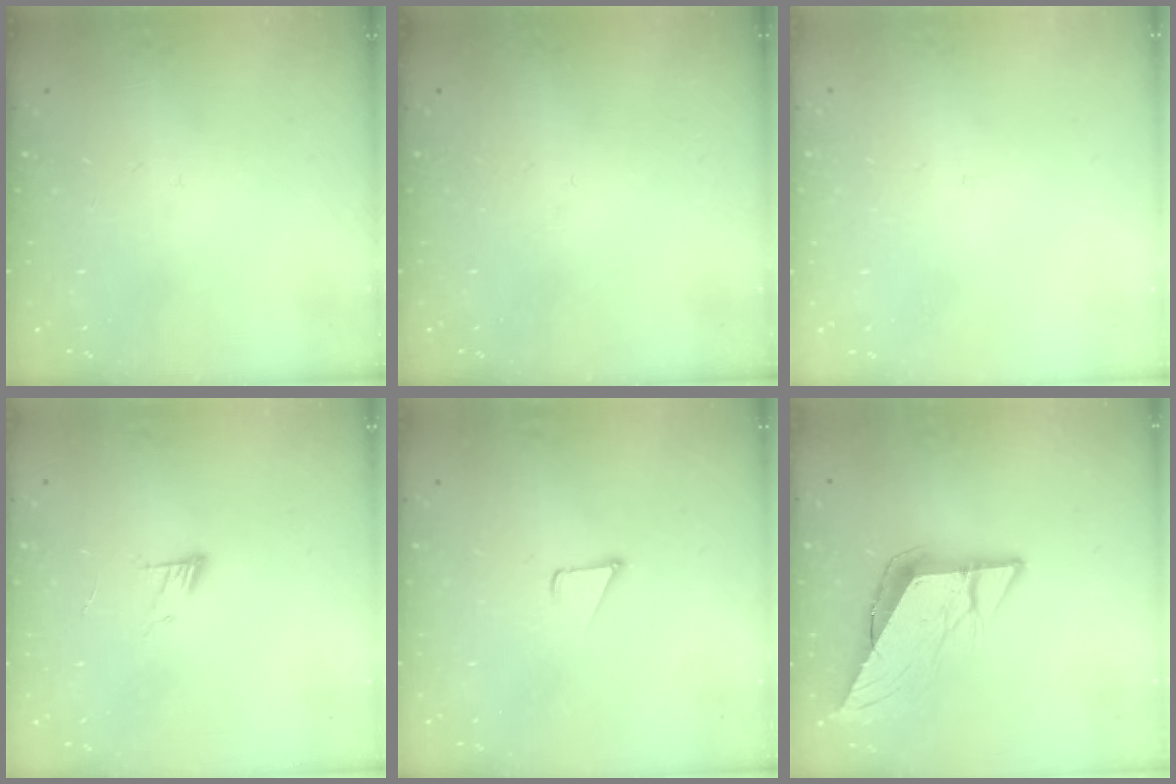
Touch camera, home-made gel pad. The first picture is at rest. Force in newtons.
{"total": 0.0}
{"total": 2.0, "press": 2.0, "slide": 0.1}
{"total": 6.2, "press": 6.2, "slide": 0.6}
{"total": 2.3, "press": 2.3, "slide": 0.2}
{"total": 12.1, "press": 12.0, "slide": 1.3}